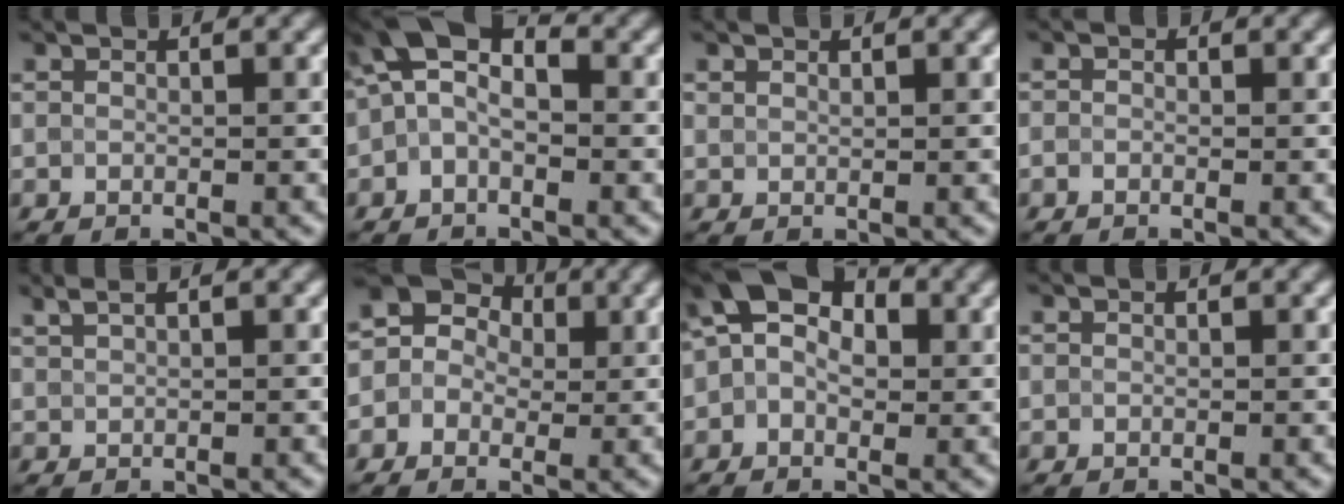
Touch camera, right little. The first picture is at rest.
{"total": 6.9, "force": [1.2, 4.1, 5.4], "torque": [-0.097, 0.034, -0.002]}
{"total": 0.6, "force": [0.5, 0.3, 0.2], "torque": [-0.005, -0.001, 0.012]}
{"total": 0.7, "force": [-0.2, 0.5, 0.4], "torque": [-0.007, -0.002, -0.007]}
{"total": 2.0, "force": [1.5, 0.7, 1.1], "torque": [-0.020, 0.006, 0.022]}
{"total": 5.7, "force": [1.0, 4.8, 2.9], "torque": [-0.030, 0.027, -0.024]}
{"total": 11.0, "force": [3.4, 7.3, 7.5], "torque": [-0.113, 0.053, 0.016]}
{"total": 0.0}